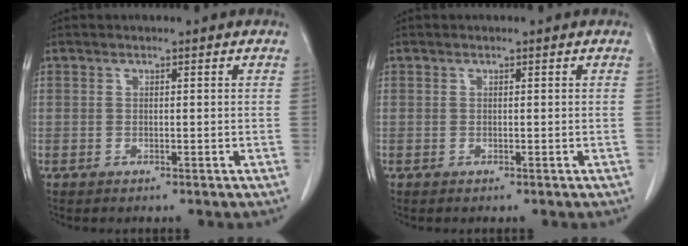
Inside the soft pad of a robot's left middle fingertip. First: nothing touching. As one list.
[{"total": 0.0}]